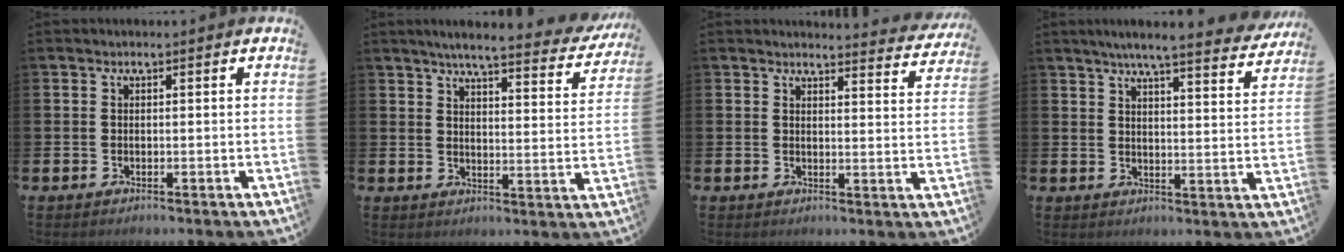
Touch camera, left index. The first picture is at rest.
{"total": 5.3, "force": [4.9, 0.3, 2.2], "torque": [-0.052, -0.033, 0.078]}
{"total": 3.3, "force": [3.3, 0.1, 0.2], "torque": [0.004, -0.029, 0.055]}
{"total": 6.0, "force": [5.6, 0.0, 2.4], "torque": [-0.056, -0.031, 0.093]}